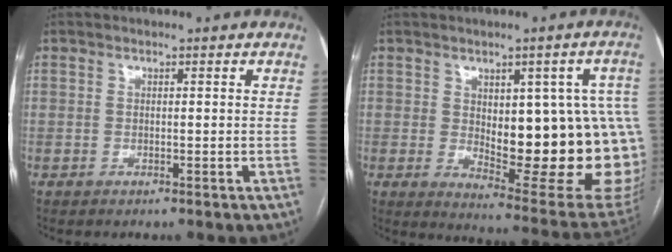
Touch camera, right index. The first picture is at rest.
{"total": 21.9, "force": [-0.3, 7.3, 20.7], "torque": [-0.185, 0.013, 0.025]}